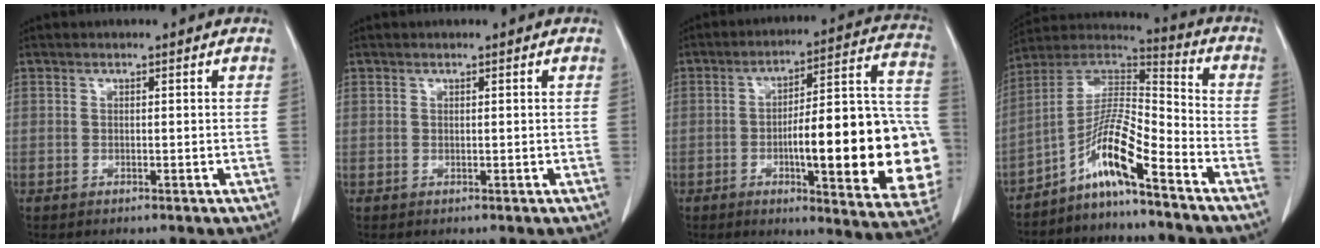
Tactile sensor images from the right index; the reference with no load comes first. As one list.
[{"total": 0.0}, {"total": 24.5, "force": [-4.8, 4.6, 23.6], "torque": [-0.242, 0.025, -0.054]}, {"total": 10.6, "force": [-6.6, 0.8, 8.3], "torque": [-0.160, 0.022, -0.125]}]